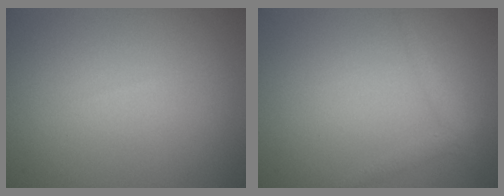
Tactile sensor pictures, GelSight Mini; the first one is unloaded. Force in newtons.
{"total": 1.6, "press": 1.6, "slide": 0.1}